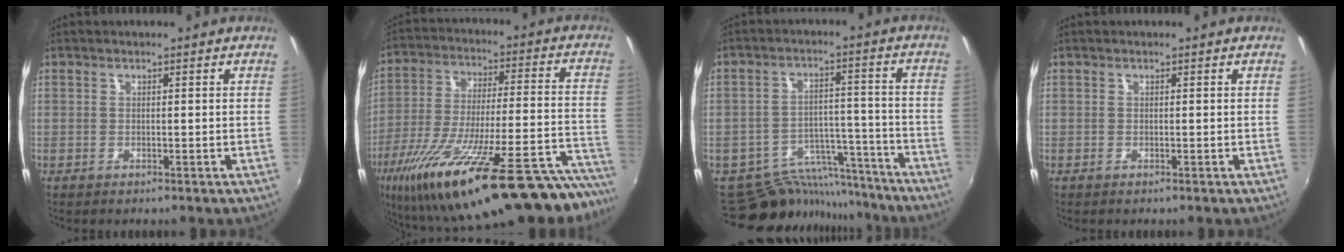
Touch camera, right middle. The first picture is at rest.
{"total": 38.1, "force": [-29.6, 6.9, 22.9], "torque": [-0.343, -0.079, -0.429]}
{"total": 13.6, "force": [-12.4, 4.9, 2.3], "torque": [-0.049, 0.031, -0.175]}
{"total": 0.0}